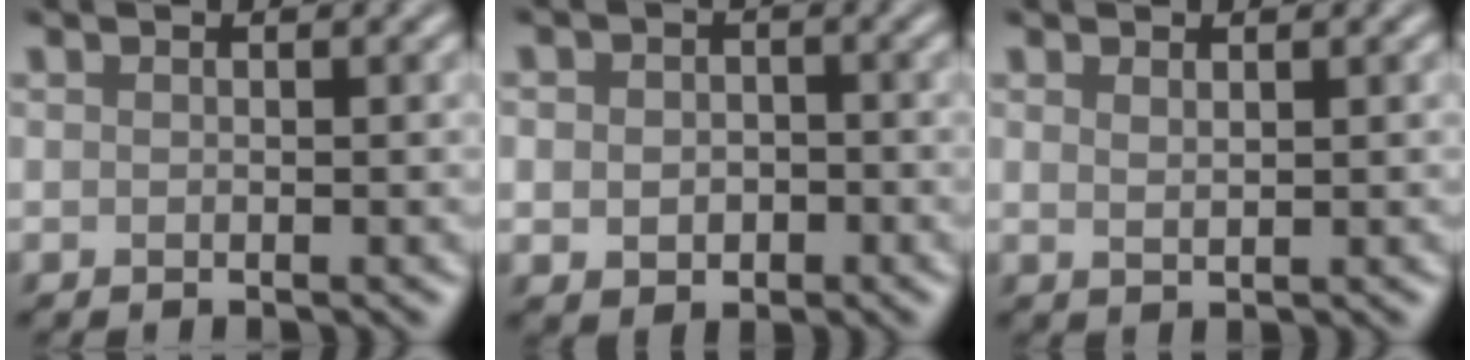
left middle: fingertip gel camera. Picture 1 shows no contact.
{"total": 3.2, "force": [-0.5, 2.6, 1.8], "torque": [-0.014, -0.007, -0.011]}
{"total": 0.9, "force": [0.6, 0.3, 0.6], "torque": [-0.012, -0.002, 0.013]}